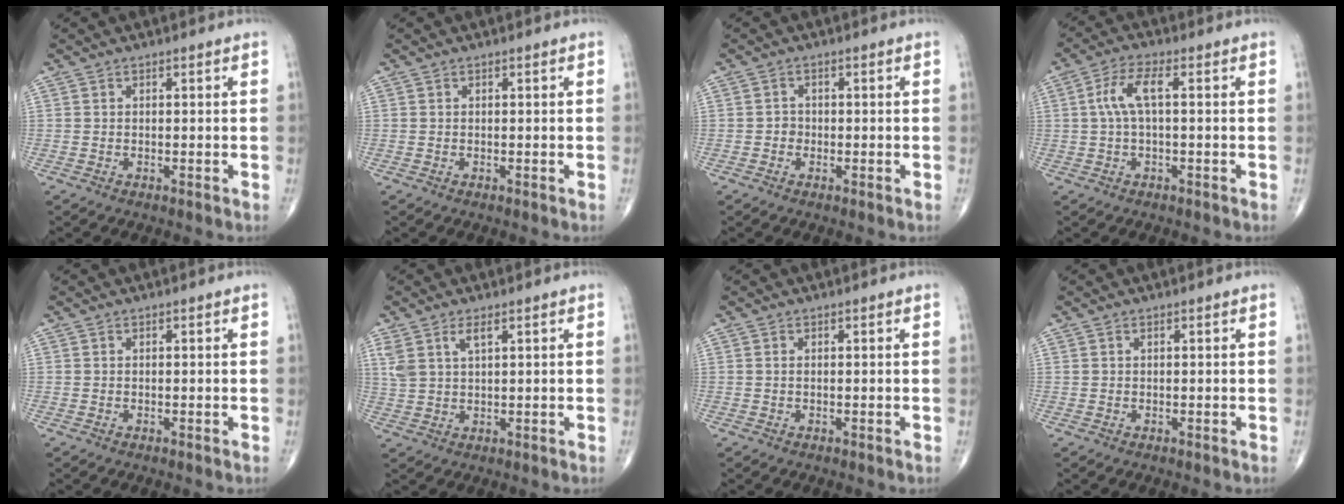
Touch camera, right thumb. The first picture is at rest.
{"total": 0.0}
{"total": 1.4, "force": [-0.5, 1.2, 0.3], "torque": [0.007, 0.006, -0.013]}
{"total": 5.5, "force": [0.6, 1.6, 5.2], "torque": [-0.125, 0.016, 0.010]}
{"total": 0.0}
{"total": 4.5, "force": [2.4, 1.8, 3.3], "torque": [-0.074, -0.002, 0.054]}
{"total": 0.0}
{"total": 0.0}